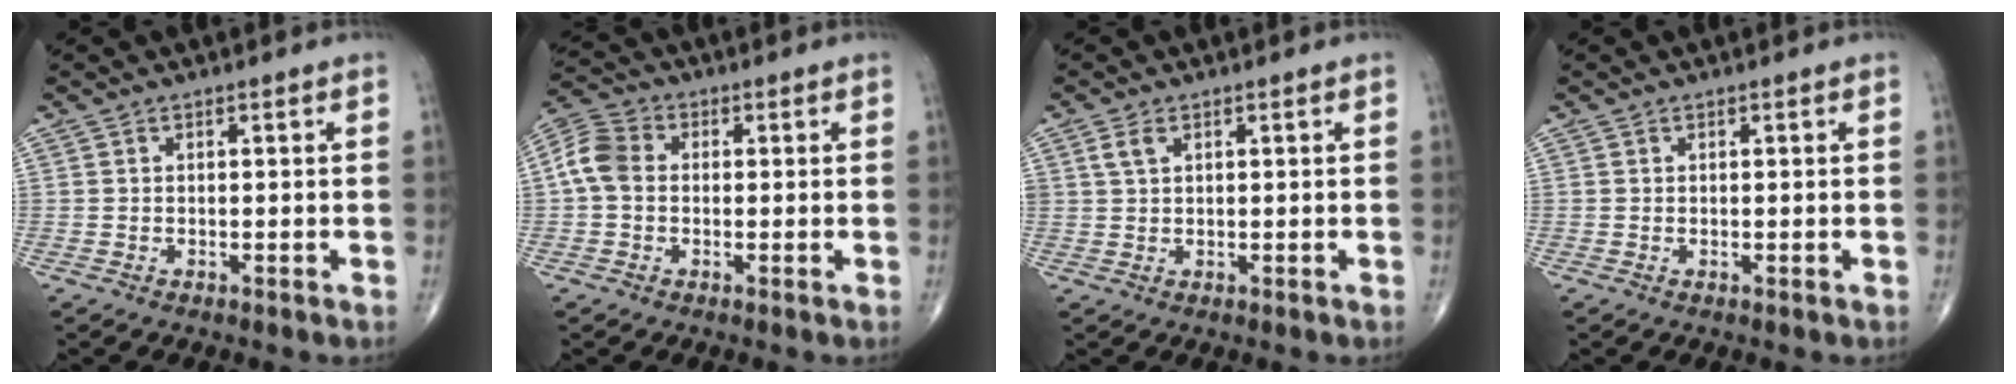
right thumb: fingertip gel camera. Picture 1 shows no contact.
{"total": 6.8, "force": [0.1, 5.3, 4.3], "torque": [-0.083, 0.021, -0.009]}
{"total": 2.4, "force": [1.2, 1.4, 1.5], "torque": [-0.029, 0.002, 0.028]}
{"total": 0.0}